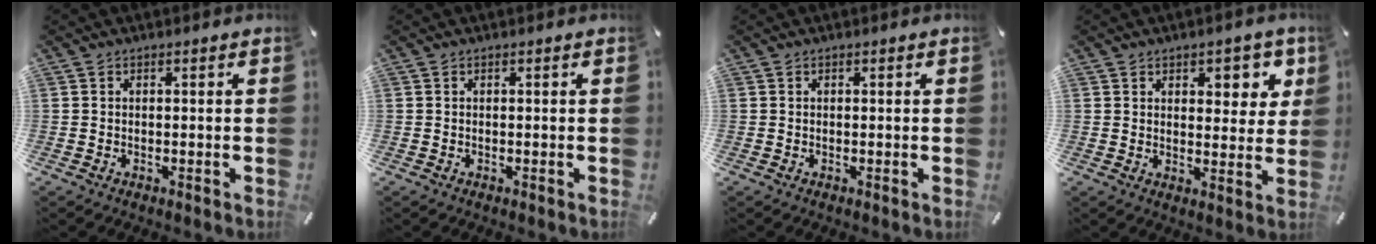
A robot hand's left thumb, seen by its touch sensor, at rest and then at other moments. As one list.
[{"total": 0.0}, {"total": 0.0}, {"total": 6.6, "force": [3.8, 4.2, 3.5], "torque": [-0.026, -0.021, 0.058]}]